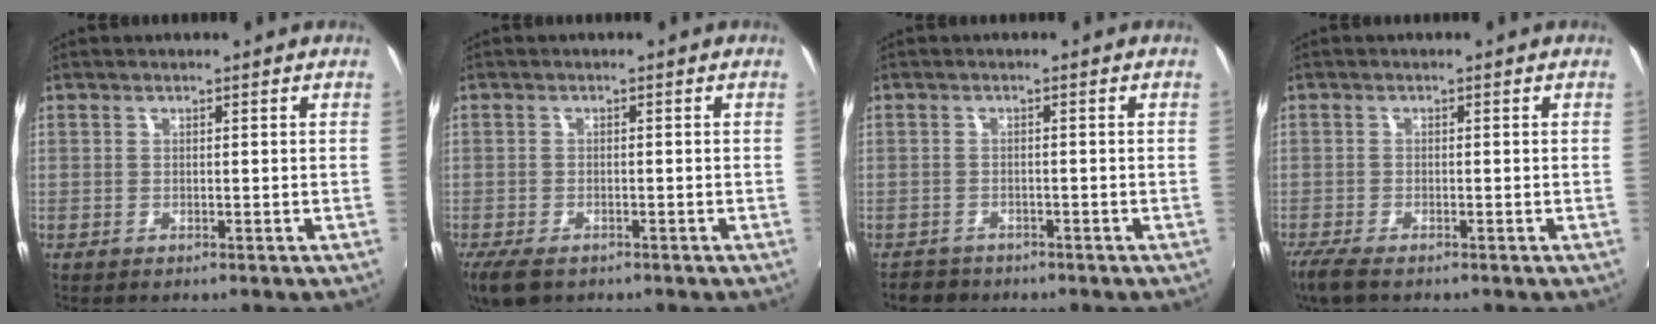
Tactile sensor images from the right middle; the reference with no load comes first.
{"total": 5.4, "force": [-3.8, 2.6, 2.9], "torque": [-0.053, -0.011, -0.062]}
{"total": 2.8, "force": [-2.4, 1.5, -0.1], "torque": [-0.004, 0.001, -0.042]}
{"total": 3.9, "force": [-3.0, 0.9, 2.3], "torque": [-0.049, -0.014, -0.051]}